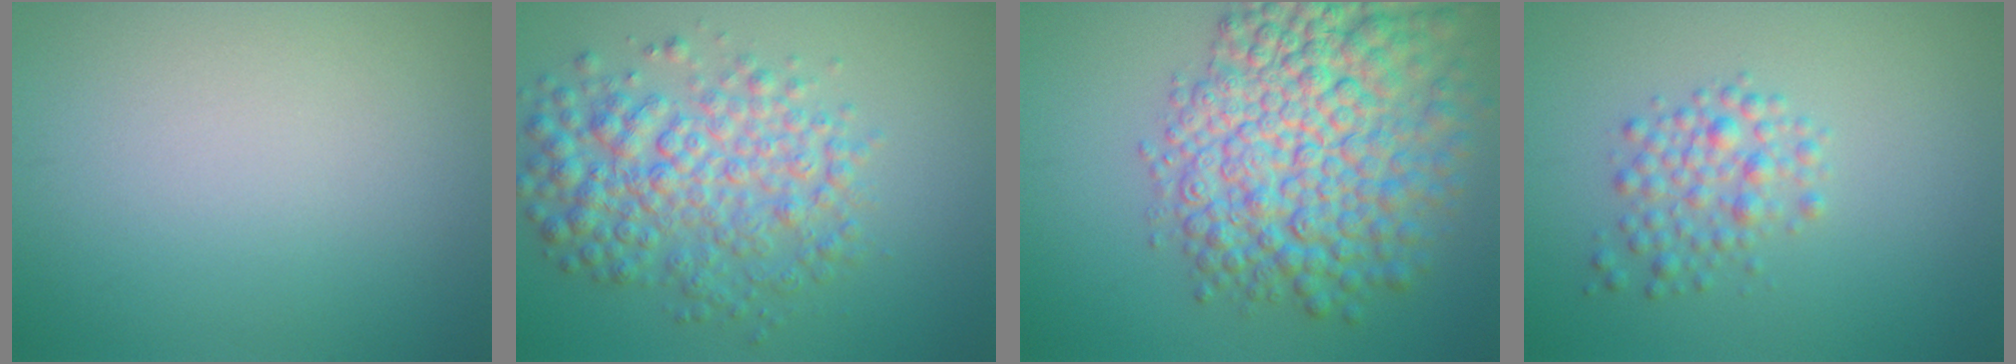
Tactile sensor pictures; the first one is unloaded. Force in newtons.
{"total": 5.9, "press": 5.9, "slide": 0.0}
{"total": 10.9, "press": 10.9, "slide": 0.3}
{"total": 2.6, "press": 2.6, "slide": 0.1}